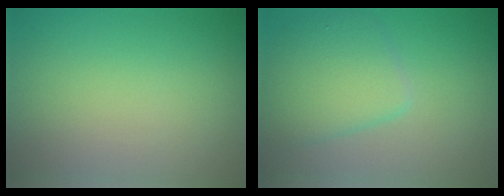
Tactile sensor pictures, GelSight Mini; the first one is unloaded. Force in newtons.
{"total": 4.3, "press": 4.3, "slide": 0.2}